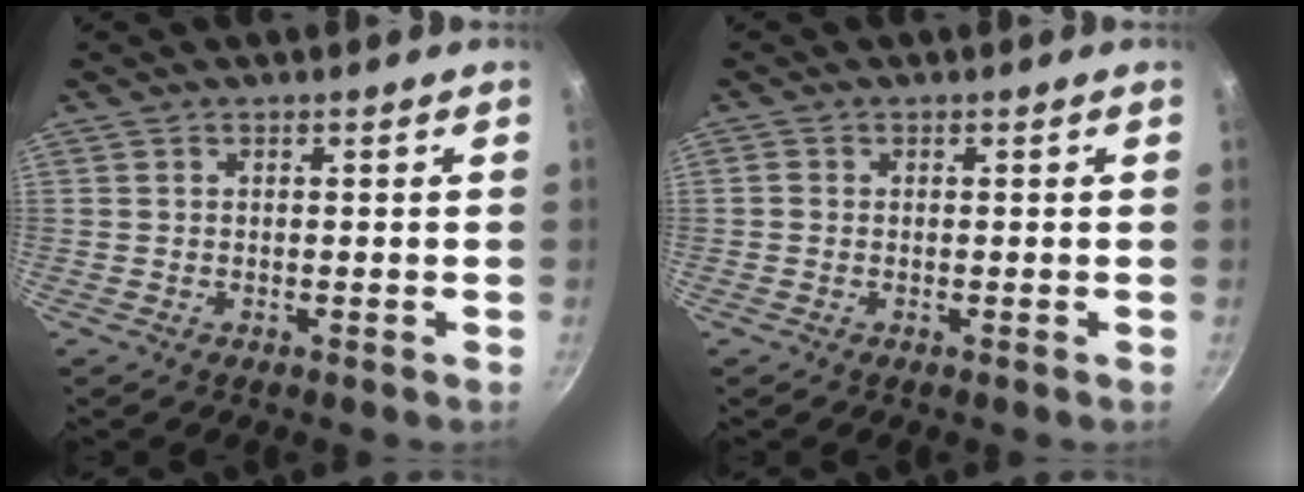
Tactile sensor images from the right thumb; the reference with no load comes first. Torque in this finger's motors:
{"motor_torque": [-0.48, 0.20, -0.34, -0.11, 0.07]}